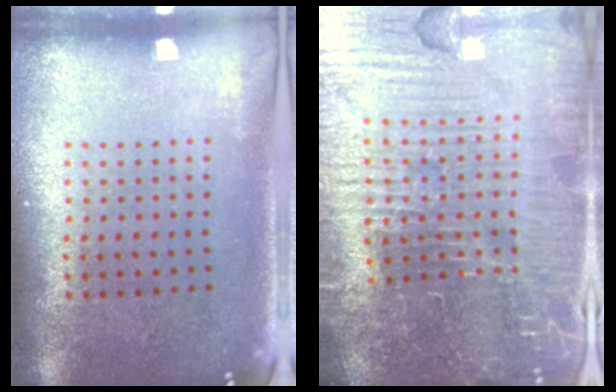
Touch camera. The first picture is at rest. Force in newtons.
{"total": 7.3, "press": 6.5, "slide": 3.4}